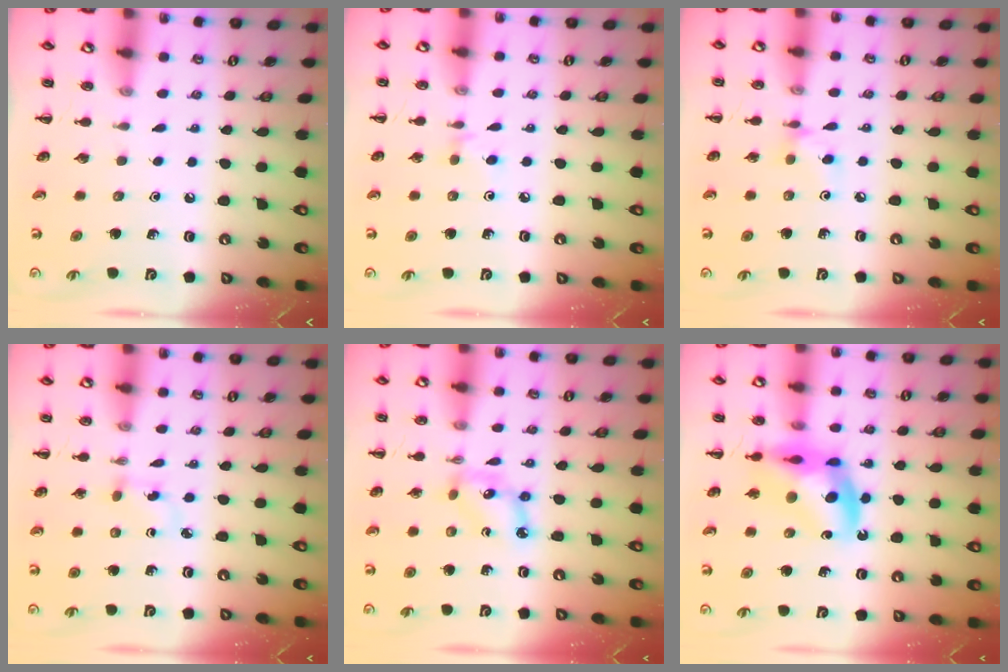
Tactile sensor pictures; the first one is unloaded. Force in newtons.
{"total": 2.6, "press": 2.4, "slide": 1.0}
{"total": 4.4, "press": 4.3, "slide": 0.7}
{"total": 2.5, "press": 2.3, "slide": 1.1}
{"total": 6.2, "press": 6.0, "slide": 1.6}
{"total": 12.2, "press": 11.7, "slide": 3.5}